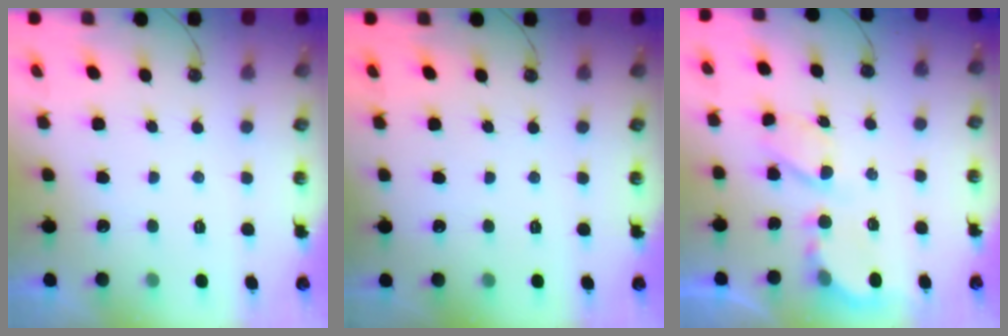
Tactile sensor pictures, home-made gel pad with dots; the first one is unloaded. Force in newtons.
{"total": 1.2, "press": 1.1, "slide": 0.3}
{"total": 6.7, "press": 6.7, "slide": 0.6}